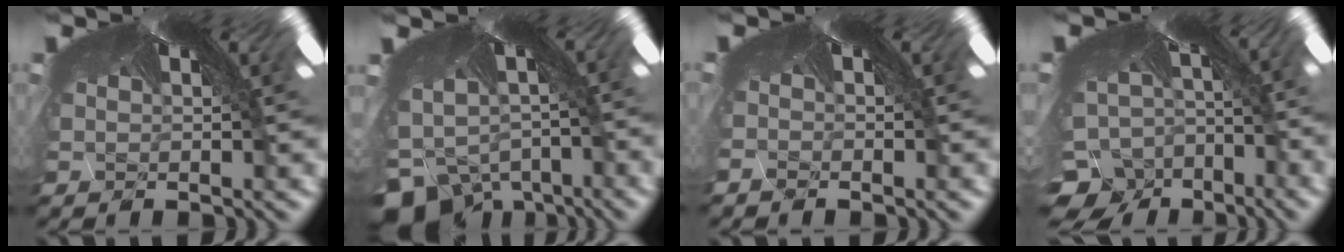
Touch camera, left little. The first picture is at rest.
{"total": 8.9, "force": [-8.6, 2.1, -0.7], "torque": [-0.014, -0.093, -0.100]}
{"total": 1.8, "force": [-1.4, -0.8, -1.0], "torque": [0.014, -0.013, -0.012]}
{"total": 11.2, "force": [-10.8, 2.9, -0.1], "torque": [-0.024, -0.081, -0.165]}